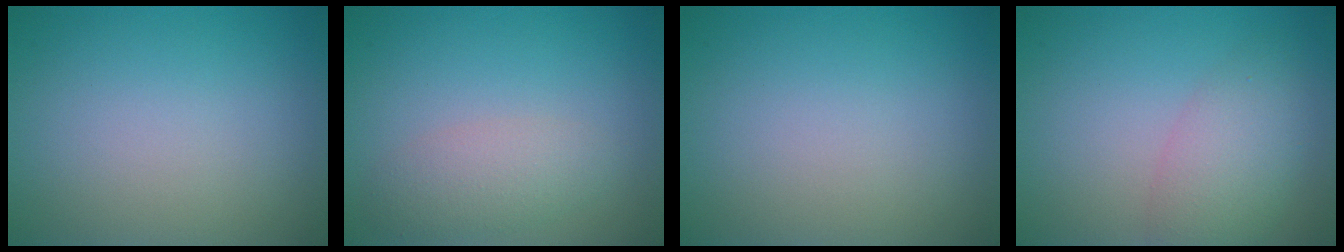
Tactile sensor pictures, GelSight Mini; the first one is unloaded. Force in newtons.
{"total": 2.7, "press": 2.7, "slide": 0.1}
{"total": 0.0}
{"total": 4.0, "press": 4.0, "slide": 0.2}